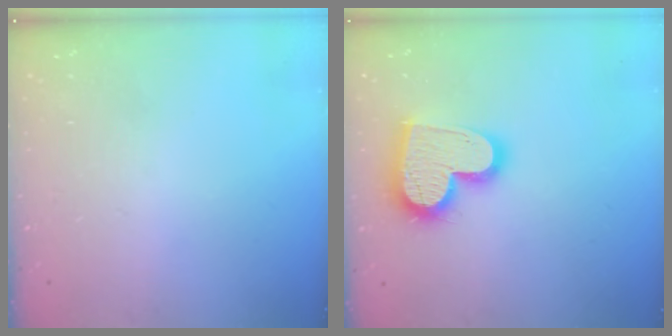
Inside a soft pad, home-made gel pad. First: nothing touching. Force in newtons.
{"total": 16.7, "press": 16.7, "slide": 1.1}